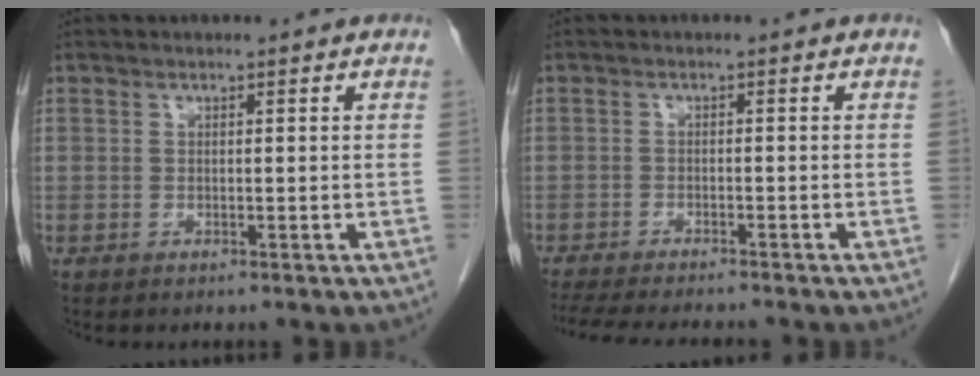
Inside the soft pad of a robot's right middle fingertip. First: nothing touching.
{"total": 11.0, "force": [-9.7, 1.3, 5.0], "torque": [-0.071, -0.016, -0.140]}